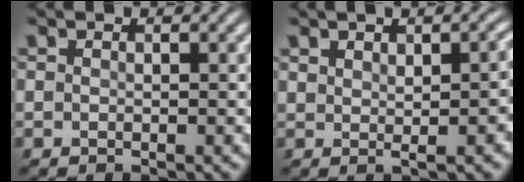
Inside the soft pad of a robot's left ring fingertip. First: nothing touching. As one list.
[{"total": 3.9, "force": [1.2, 1.1, 3.6], "torque": [-0.041, 0.005, 0.023]}]